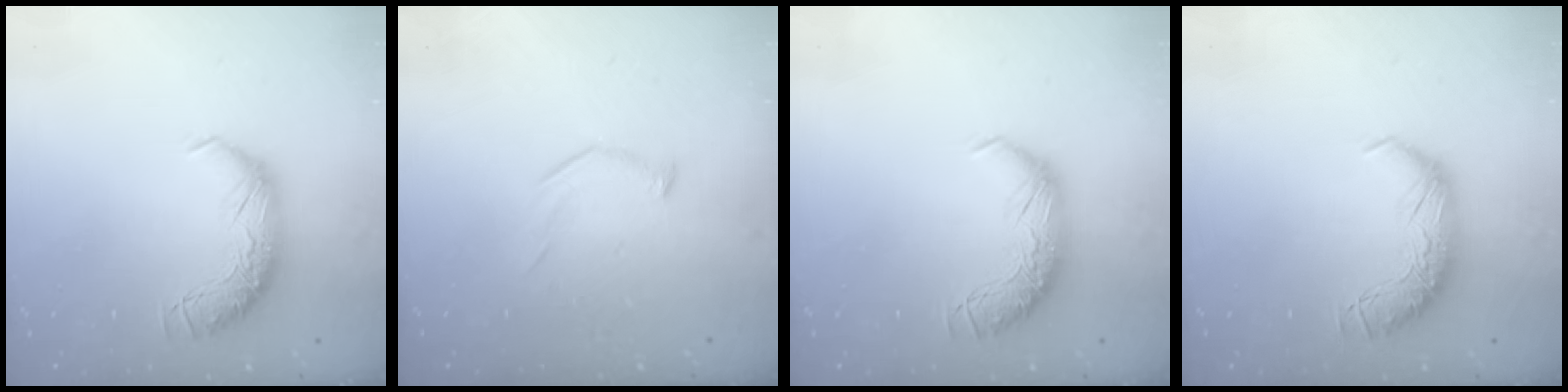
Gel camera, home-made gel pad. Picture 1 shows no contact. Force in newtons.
{"total": 7.6, "press": 7.6, "slide": 0.7}
{"total": 0.0}
{"total": 0.0}